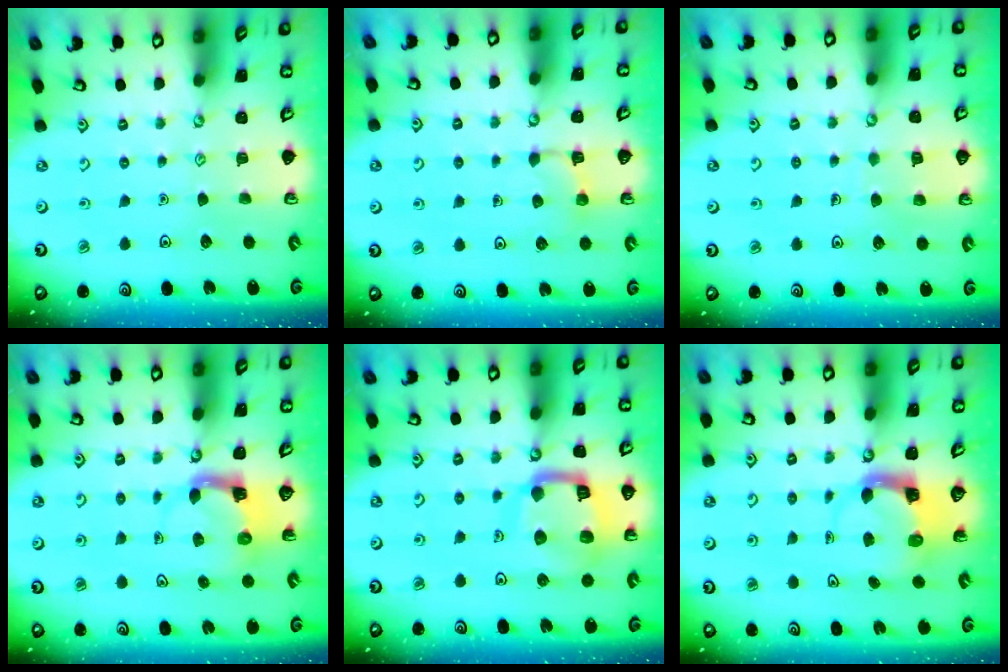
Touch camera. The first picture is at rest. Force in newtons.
{"total": 3.8, "press": 3.7, "slide": 0.8}
{"total": 6.1, "press": 6.1, "slide": 0.4}
{"total": 3.7, "press": 3.7, "slide": 0.6}
{"total": 15.5, "press": 15.4, "slide": 1.7}
{"total": 3.7, "press": 3.7, "slide": 0.5}